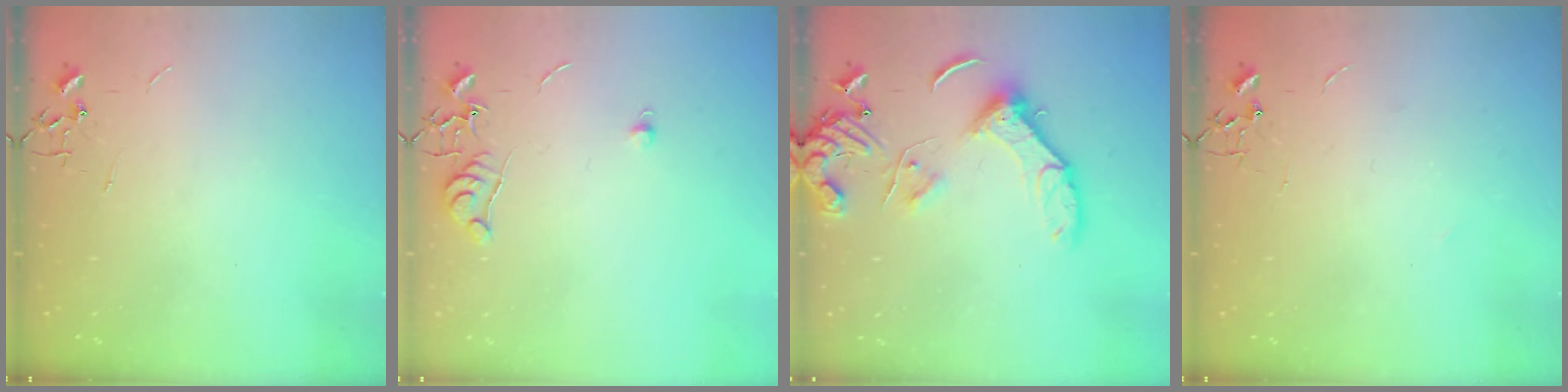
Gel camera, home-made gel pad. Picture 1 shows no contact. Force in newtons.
{"total": 6.5, "press": 6.4, "slide": 0.6}
{"total": 13.5, "press": 13.4, "slide": 1.7}
{"total": 3.4, "press": 3.1, "slide": 1.5}